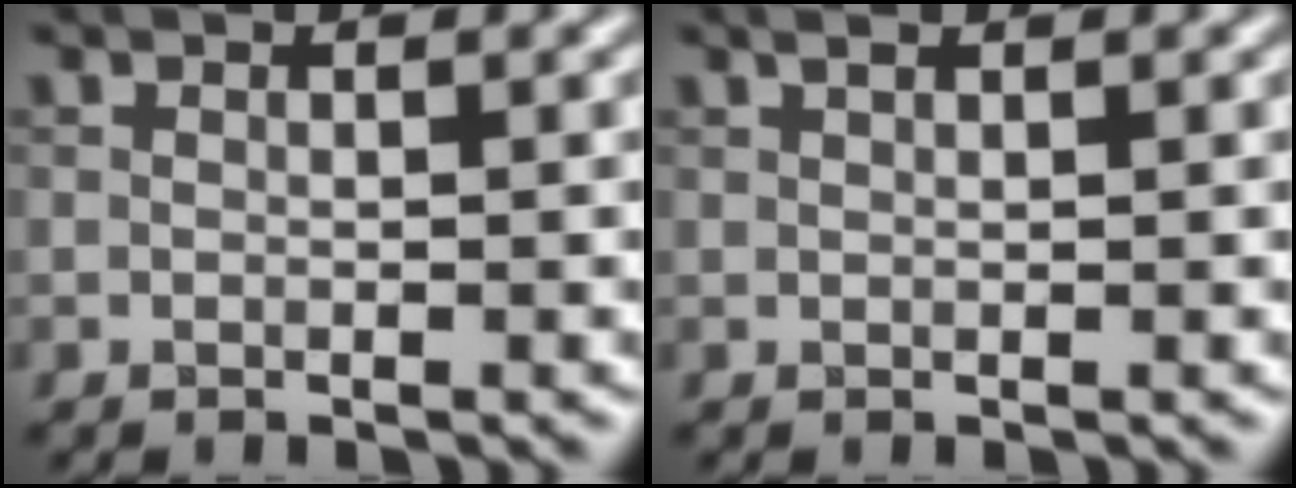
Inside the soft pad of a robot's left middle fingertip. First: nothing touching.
{"total": 1.1, "force": [0.8, 0.2, 0.6], "torque": [-0.010, -0.001, 0.007]}